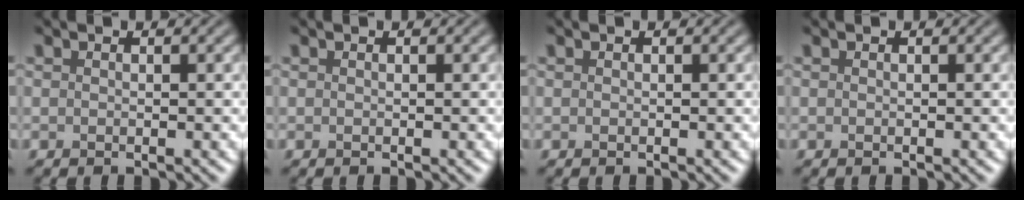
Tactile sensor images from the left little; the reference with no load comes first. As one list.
[{"total": 0.0}, {"total": 0.0}, {"total": 0.0}]